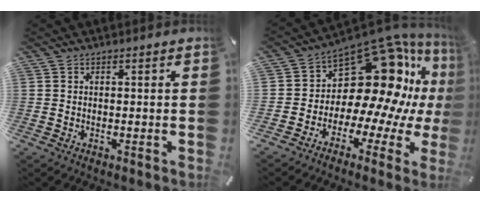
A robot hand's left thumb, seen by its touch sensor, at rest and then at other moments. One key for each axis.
{"total": 18.2, "fx": 9.9, "fy": 9.8, "fz": 11.8, "tx": -0.167, "ty": -0.118, "tz": 0.171}